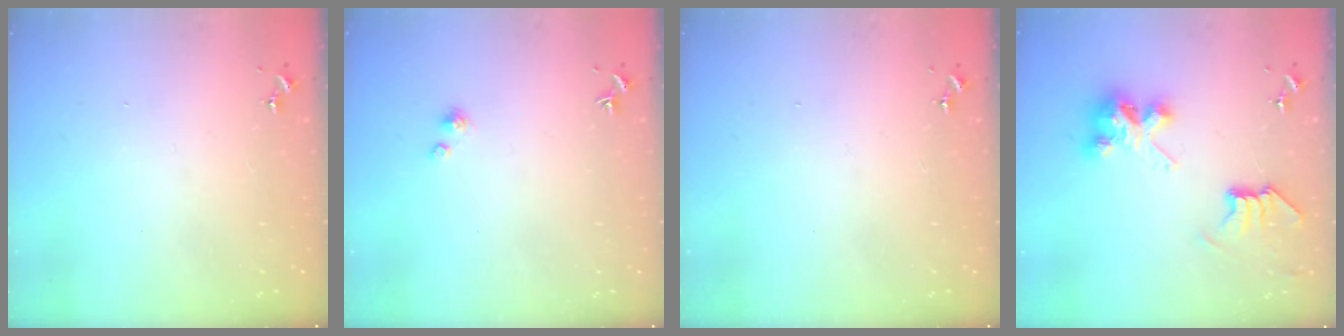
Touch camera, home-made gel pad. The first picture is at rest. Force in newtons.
{"total": 2.1, "press": 2.1, "slide": 0.2}
{"total": 0.0}
{"total": 7.8, "press": 7.8, "slide": 0.0}